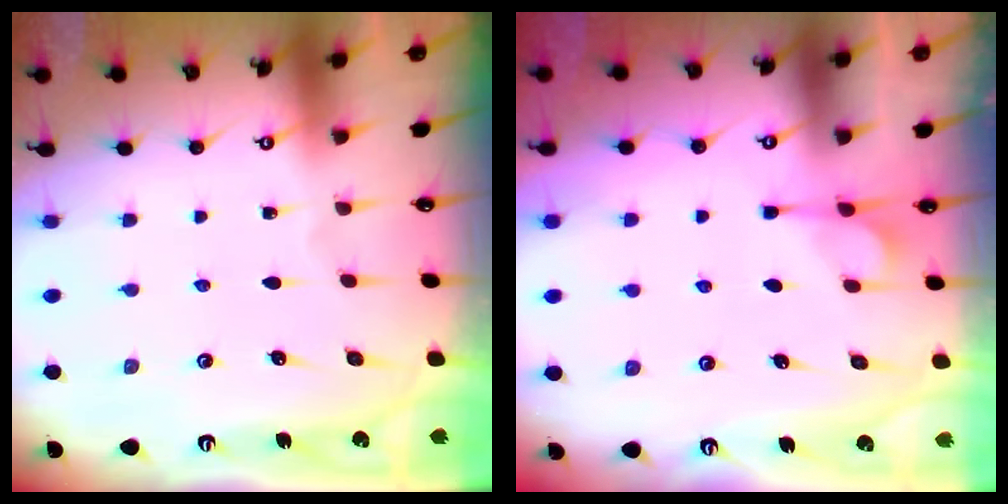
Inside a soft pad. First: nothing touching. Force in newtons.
{"total": 2.1, "press": 1.9, "slide": 0.9}